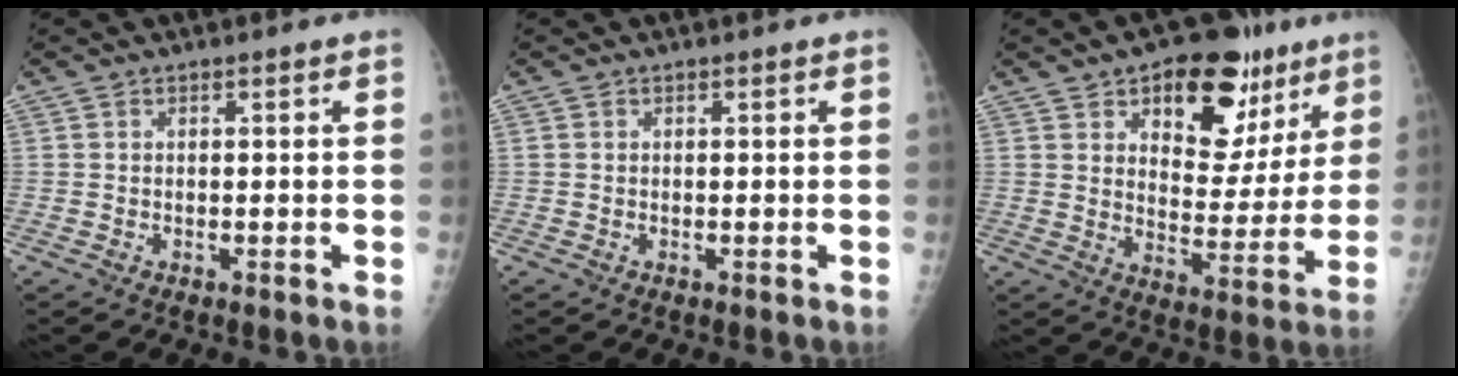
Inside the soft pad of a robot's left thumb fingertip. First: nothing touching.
{"total": 0.0}
{"total": 18.2, "force": [9.9, 10.2, 11.3], "torque": [-0.092, -0.041, 0.142]}